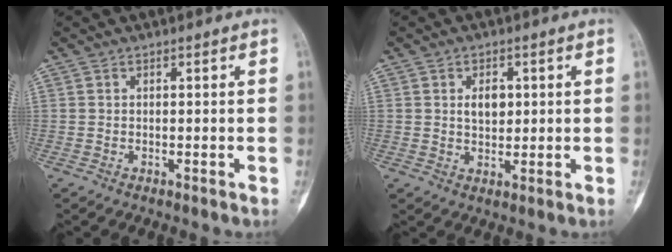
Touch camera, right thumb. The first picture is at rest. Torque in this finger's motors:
{"motor_torque": [0.13, 0.17, 0.24, -0.09, 0.00]}